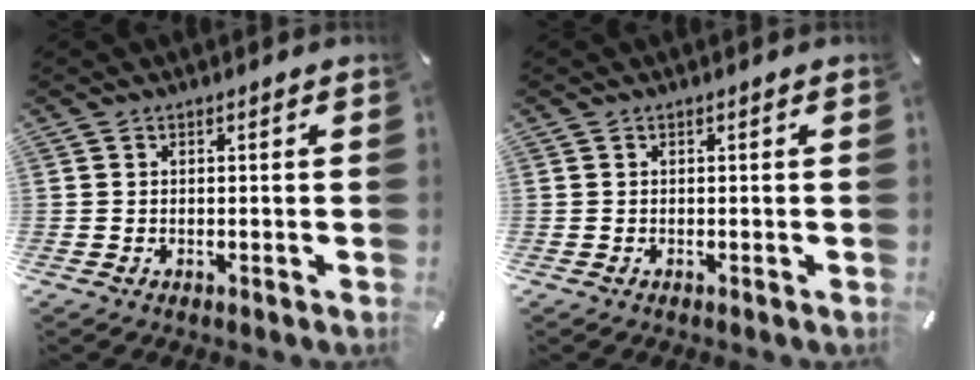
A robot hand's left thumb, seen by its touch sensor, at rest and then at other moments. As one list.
[{"total": 0.0}]